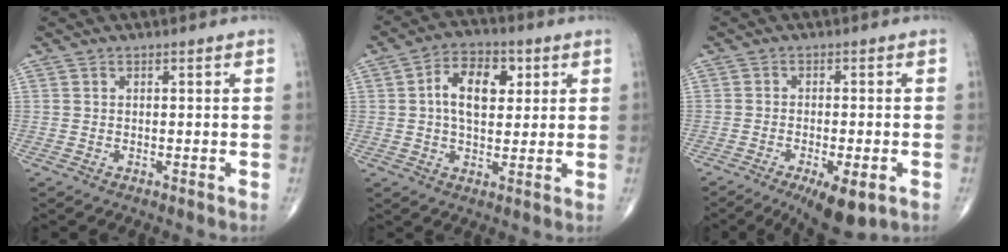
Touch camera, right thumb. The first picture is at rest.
{"total": 9.8, "force": [2.3, 5.9, 7.5], "torque": [-0.107, 0.006, 0.034]}
{"total": 9.1, "force": [-4.6, 2.9, 7.3], "torque": [-0.108, -0.007, -0.069]}